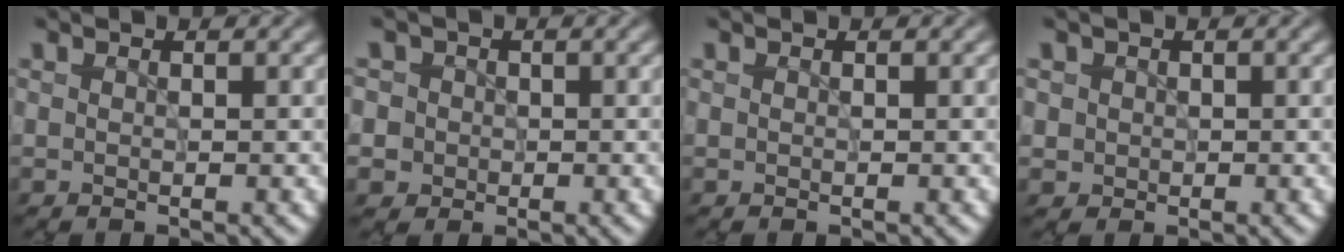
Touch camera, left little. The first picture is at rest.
{"total": 3.7, "force": [0.8, 3.4, 1.1], "torque": [-0.003, 0.026, -0.008]}
{"total": 0.0}
{"total": 1.3, "force": [0.2, 1.2, 0.2], "torque": [0.005, -0.003, 0.004]}